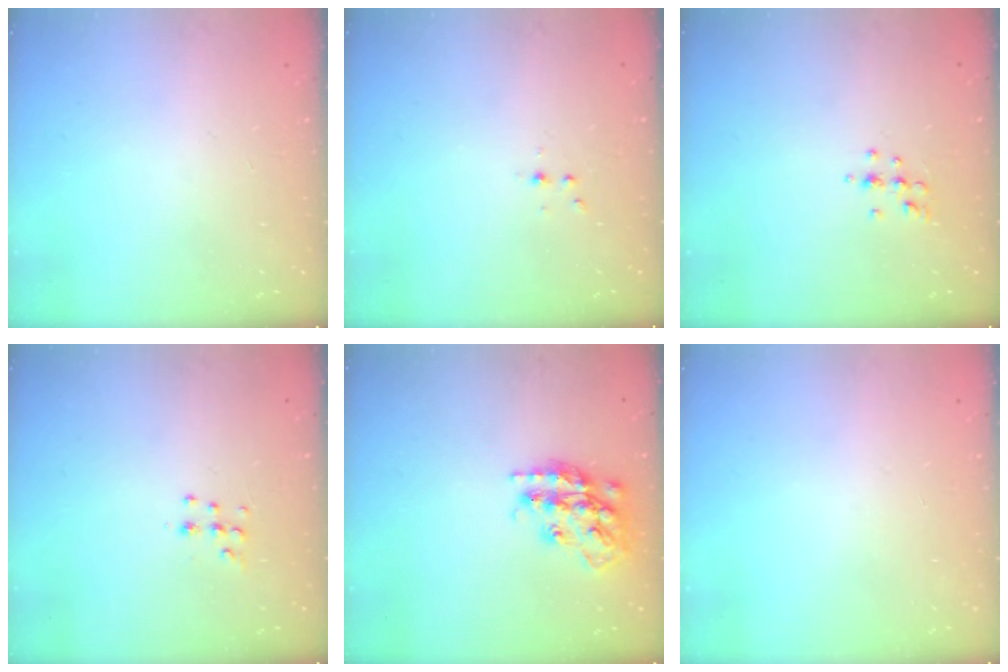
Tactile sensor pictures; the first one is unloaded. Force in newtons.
{"total": 2.7, "press": 2.3, "slide": 1.4}
{"total": 5.8, "press": 5.5, "slide": 1.8}
{"total": 7.6, "press": 7.5, "slide": 1.2}
{"total": 16.6, "press": 16.6, "slide": 1.1}
{"total": 0.0}